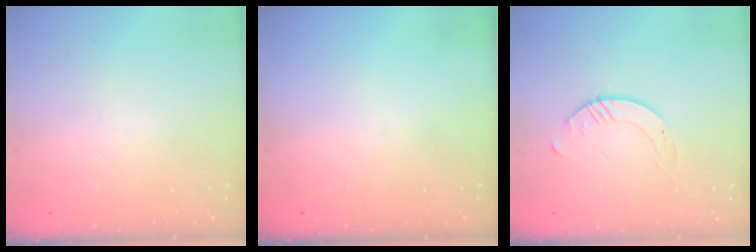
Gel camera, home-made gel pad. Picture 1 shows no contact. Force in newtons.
{"total": 0.0}
{"total": 1.7, "press": 1.7, "slide": 0.2}